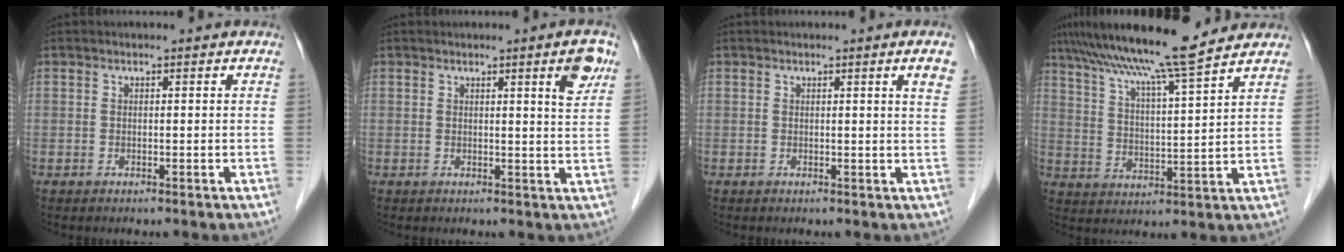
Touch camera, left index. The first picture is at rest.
{"total": 4.2, "force": [2.2, 0.0, 3.6], "torque": [-0.040, -0.008, 0.027]}
{"total": 2.9, "force": [1.7, -0.4, 2.3], "torque": [-0.029, -0.006, 0.016]}
{"total": 15.0, "force": [12.6, -0.3, 8.1], "torque": [-0.143, 0.019, 0.198]}